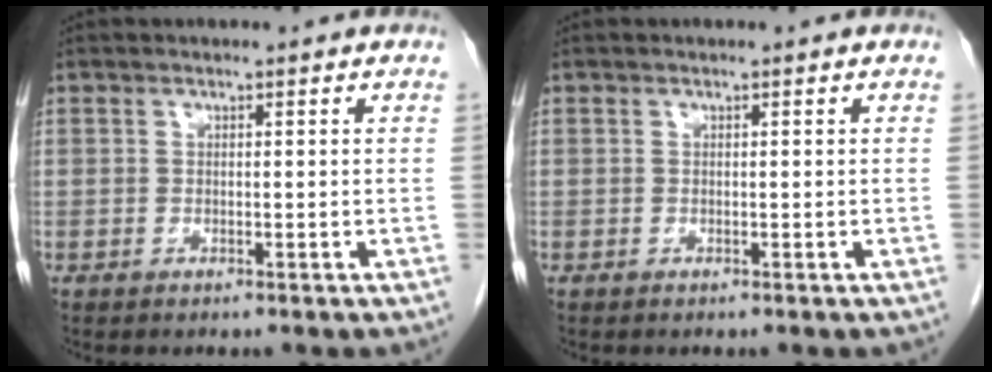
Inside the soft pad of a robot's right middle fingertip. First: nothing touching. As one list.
[{"total": 0.0}]